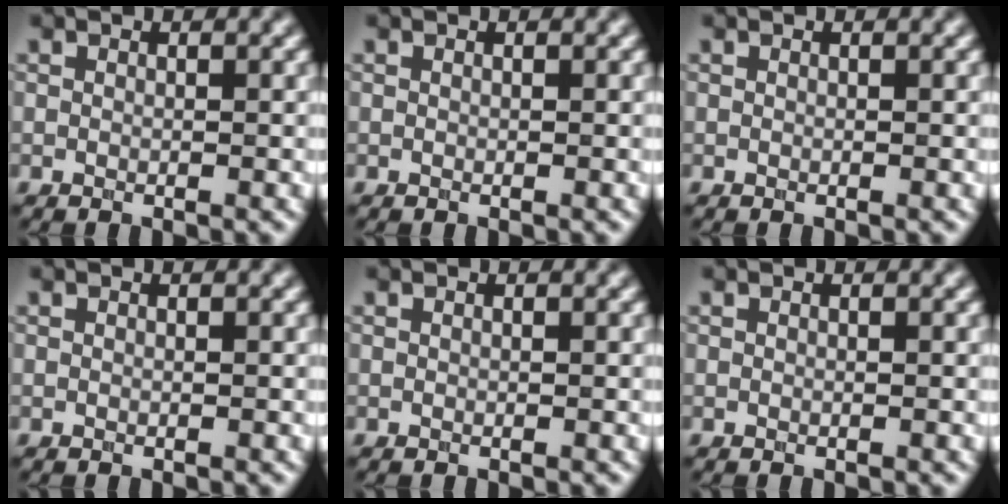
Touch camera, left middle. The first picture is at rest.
{"total": 0.0}
{"total": 0.0}
{"total": 0.0}
{"total": 0.0}
{"total": 0.0}